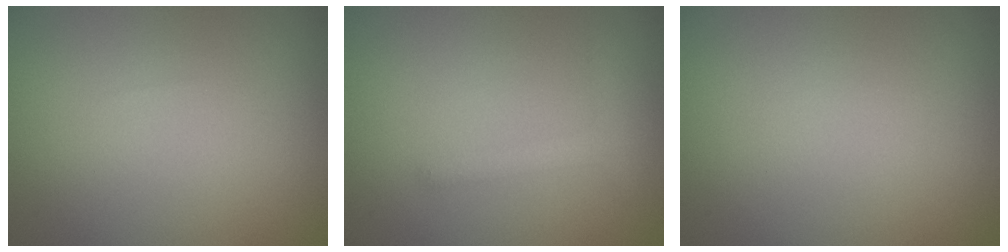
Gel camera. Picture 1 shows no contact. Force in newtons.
{"total": 1.3, "press": 1.3, "slide": 0.0}
{"total": 0.0}